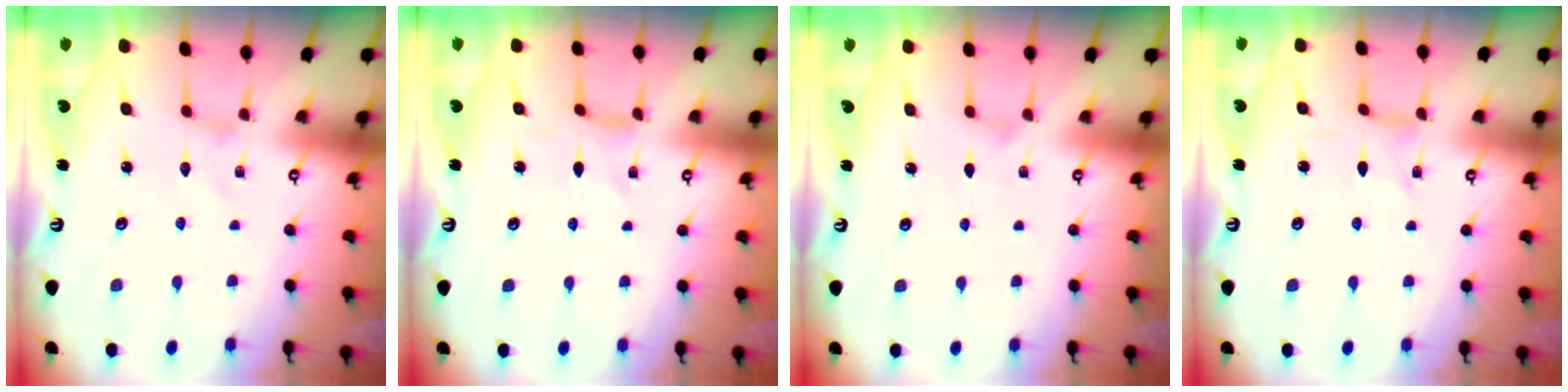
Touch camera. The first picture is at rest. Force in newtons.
{"total": 0.0}
{"total": 1.6, "press": 1.6, "slide": 0.2}
{"total": 0.0}